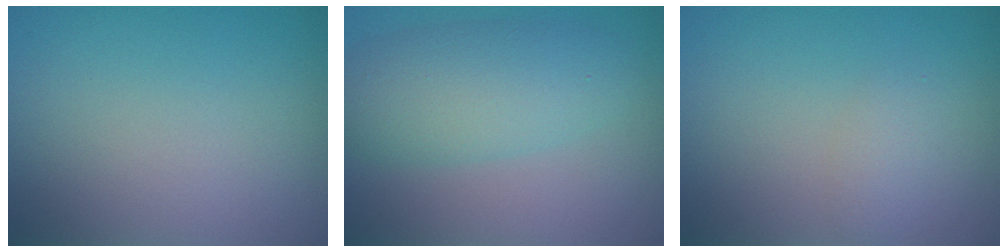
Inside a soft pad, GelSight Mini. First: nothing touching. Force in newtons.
{"total": 5.2, "press": 5.2, "slide": 0.1}
{"total": 1.2, "press": 1.2, "slide": 0.1}